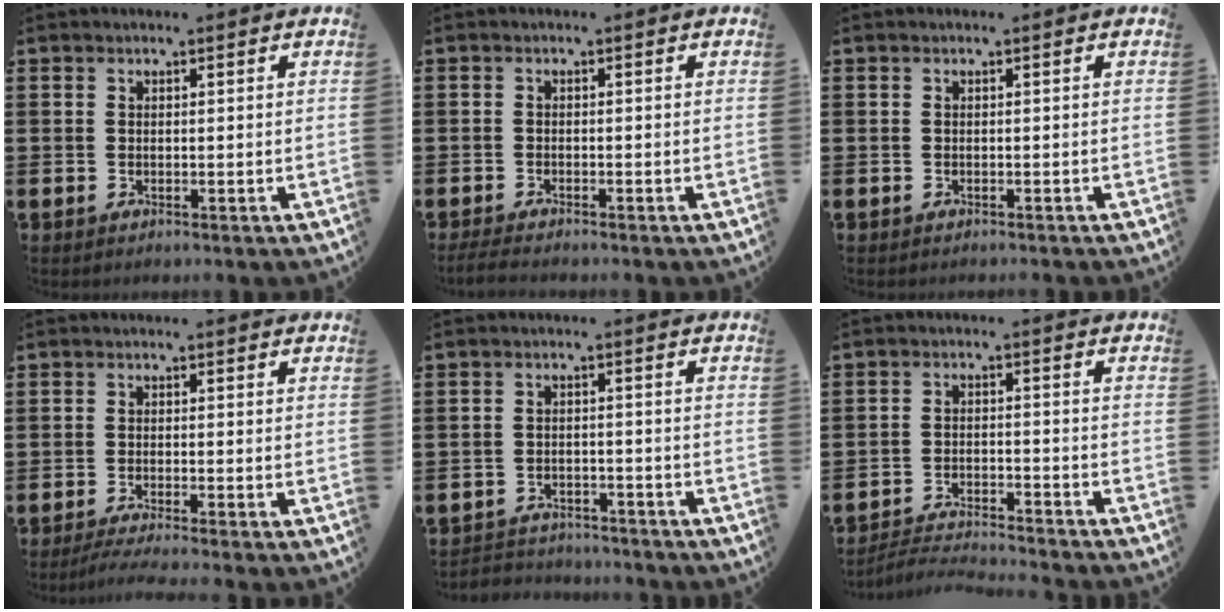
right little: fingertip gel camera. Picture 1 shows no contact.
{"total": 1.3, "force": [-1.1, 0.1, 0.7], "torque": [-0.012, -0.001, -0.021]}
{"total": 0.0}
{"total": 1.8, "force": [-1.4, 0.0, 1.1], "torque": [-0.018, 0.001, -0.026]}
{"total": 2.5, "force": [-2.4, 0.4, -0.3], "torque": [-0.003, 0.001, -0.054]}
{"total": 3.1, "force": [-3.1, -0.1, 0.2], "torque": [-0.006, 0.002, -0.067]}